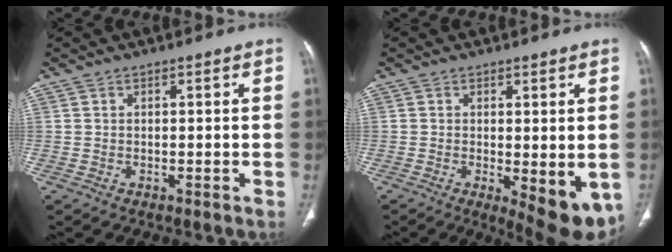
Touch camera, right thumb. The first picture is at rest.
{"total": 9.7, "force": [-2.5, 3.5, 8.8], "torque": [-0.107, -0.023, -0.025]}